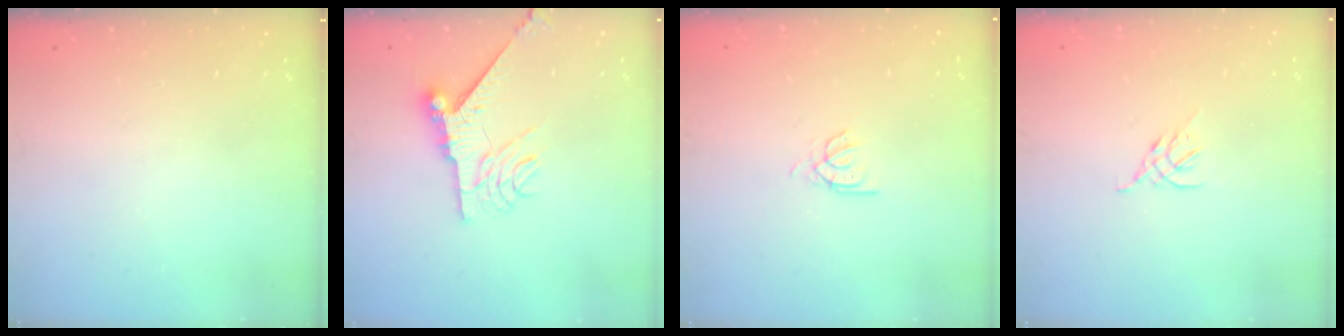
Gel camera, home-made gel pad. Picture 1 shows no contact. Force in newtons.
{"total": 9.1, "press": 9.1, "slide": 0.6}
{"total": 2.4, "press": 2.4, "slide": 0.2}
{"total": 2.3, "press": 2.2, "slide": 0.6}